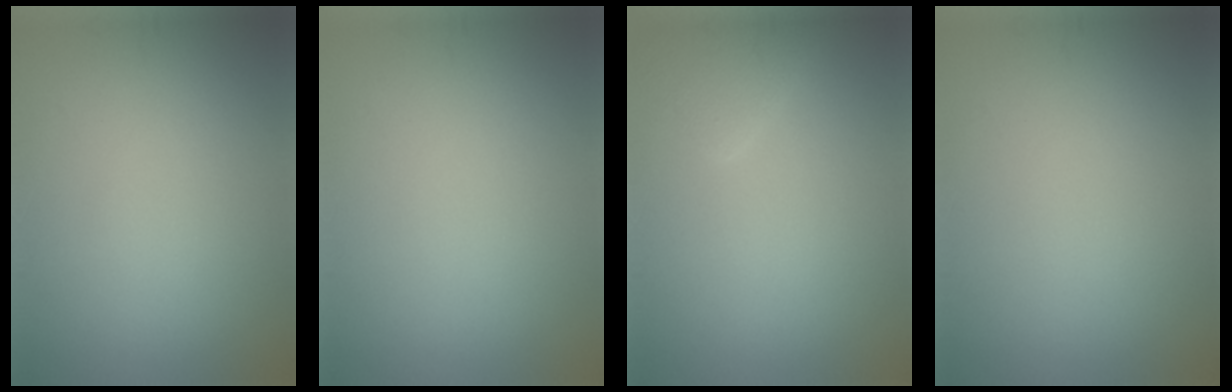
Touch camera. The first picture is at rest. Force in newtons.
{"total": 0.0}
{"total": 2.1, "press": 2.1, "slide": 0.1}
{"total": 0.0}